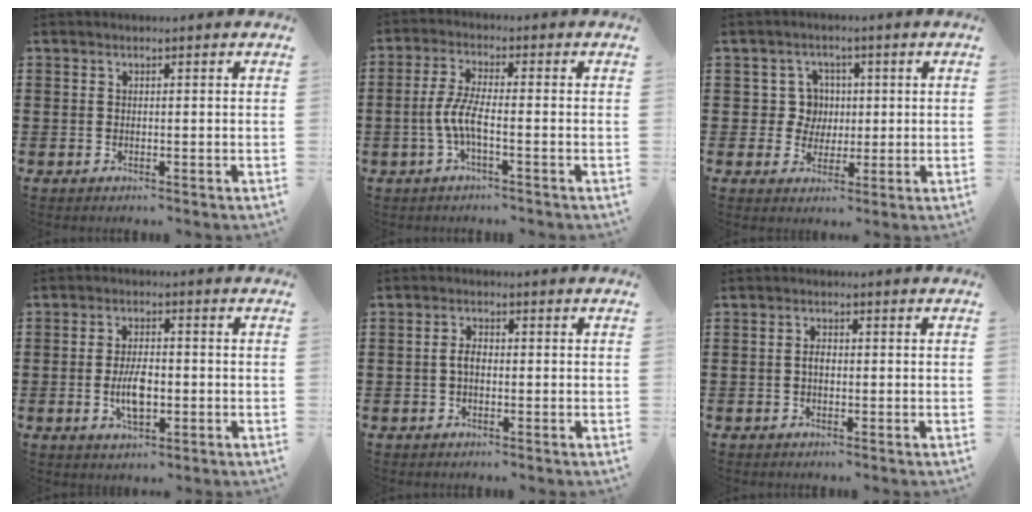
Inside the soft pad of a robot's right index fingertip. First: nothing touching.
{"total": 5.2, "force": [-1.8, 1.0, 4.8], "torque": [-0.111, -0.009, -0.042]}
{"total": 5.0, "force": [0.5, 4.7, 1.9], "torque": [-0.048, 0.013, 0.006]}
{"total": 5.7, "force": [-1.0, 2.5, 5.1], "torque": [-0.095, -0.002, -0.022]}
{"total": 2.3, "force": [-0.3, 1.2, 2.0], "torque": [-0.046, 0.000, -0.008]}
{"total": 1.7, "force": [-0.2, 0.9, 1.5], "torque": [-0.028, 0.003, -0.004]}